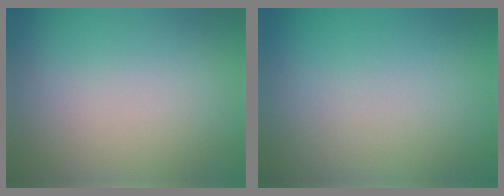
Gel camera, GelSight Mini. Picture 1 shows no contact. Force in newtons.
{"total": 0.0}